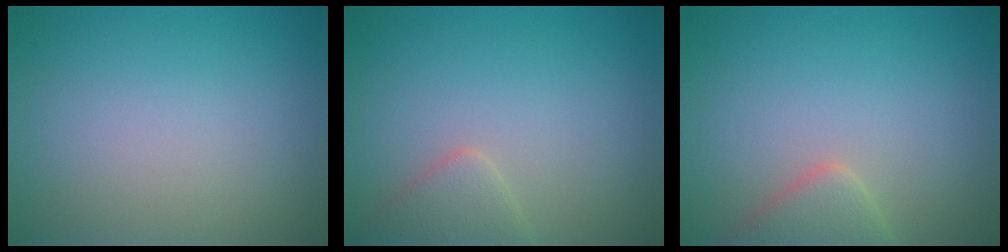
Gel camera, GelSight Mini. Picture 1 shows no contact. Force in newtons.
{"total": 2.2, "press": 2.2, "slide": 0.2}
{"total": 2.8, "press": 2.8, "slide": 0.2}